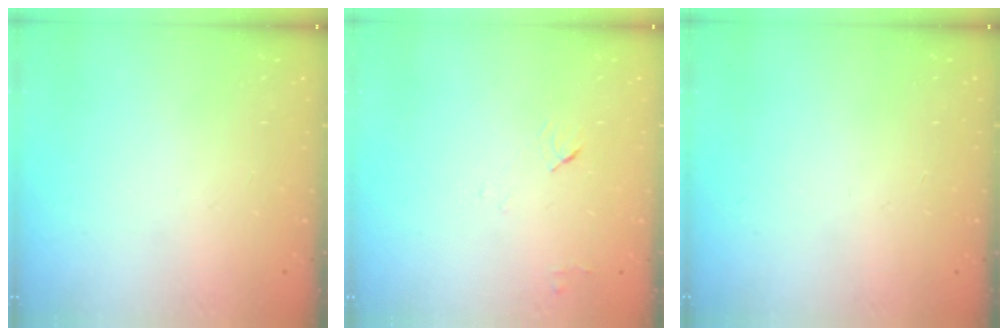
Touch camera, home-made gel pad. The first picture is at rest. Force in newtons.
{"total": 4.6, "press": 4.5, "slide": 0.6}
{"total": 0.0}